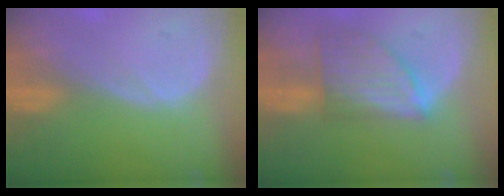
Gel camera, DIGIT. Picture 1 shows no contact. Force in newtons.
{"total": 7.5, "press": 6.9, "slide": 3.0}